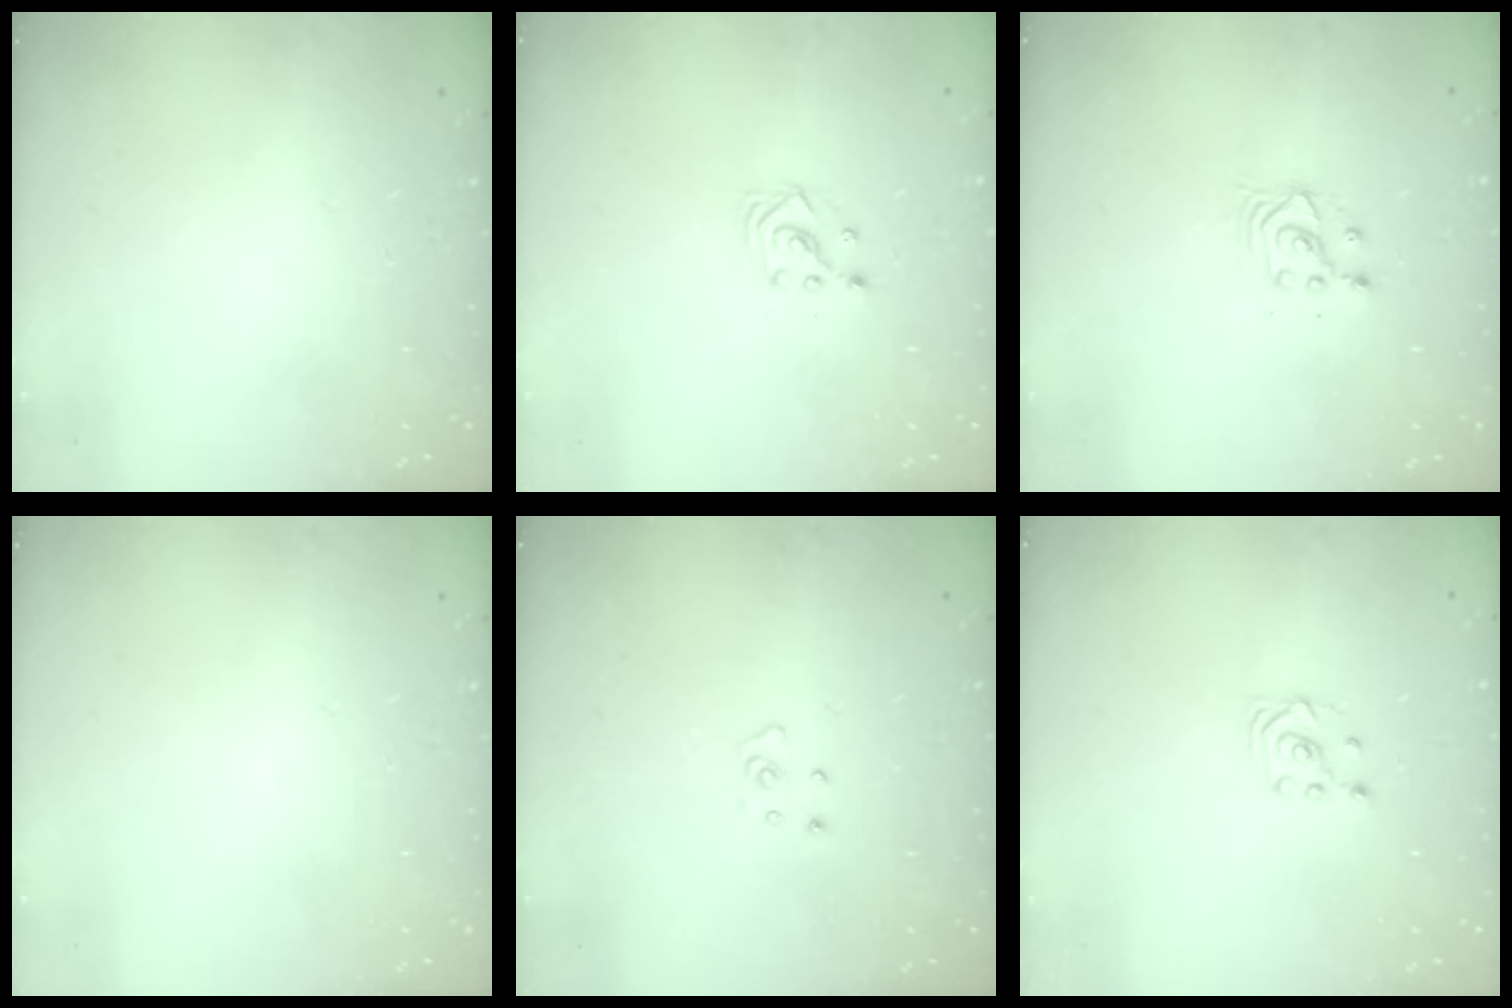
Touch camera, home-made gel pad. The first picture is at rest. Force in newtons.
{"total": 3.4, "press": 3.4, "slide": 0.2}
{"total": 3.6, "press": 3.6, "slide": 0.3}
{"total": 0.0}
{"total": 3.9, "press": 3.9, "slide": 0.3}
{"total": 2.9, "press": 2.6, "slide": 1.4}